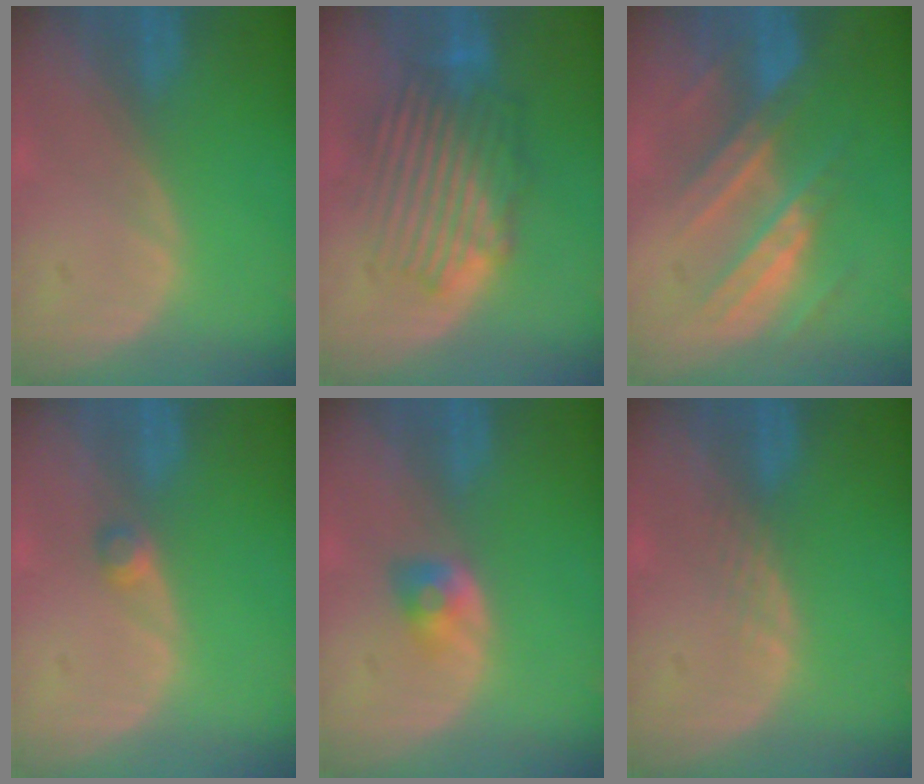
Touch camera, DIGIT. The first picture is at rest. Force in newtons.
{"total": 8.9, "press": 8.6, "slide": 2.3}
{"total": 7.7, "press": 7.6, "slide": 0.8}
{"total": 1.6, "press": 1.4, "slide": 0.8}
{"total": 2.7, "press": 2.4, "slide": 1.2}
{"total": 1.3, "press": 1.2, "slide": 0.1}